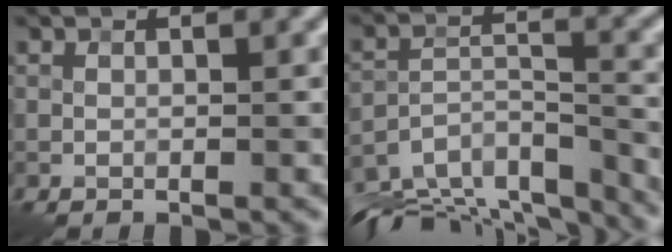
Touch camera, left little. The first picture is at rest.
{"total": 13.2, "force": [-11.6, 4.5, 4.2], "torque": [-0.082, 0.002, -0.157]}